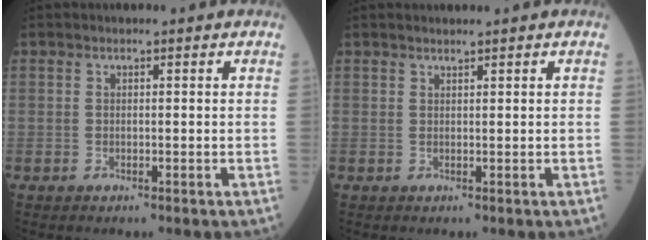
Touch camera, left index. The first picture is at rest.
{"total": 1.5, "force": [1.4, 0.1, 0.4], "torque": [-0.006, 0.015, 0.029]}